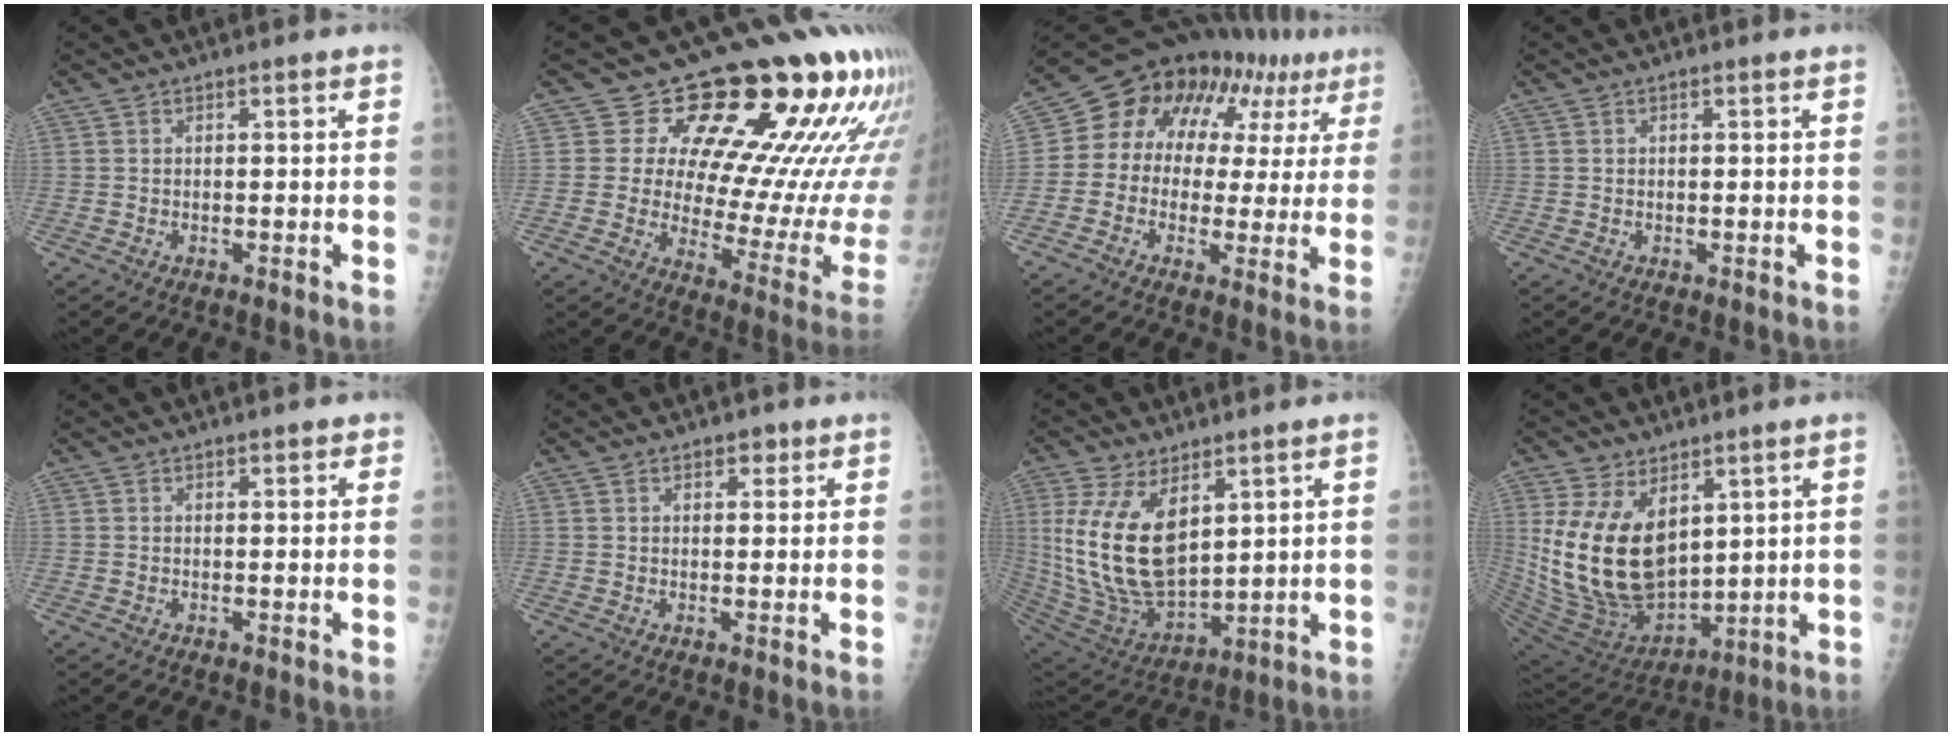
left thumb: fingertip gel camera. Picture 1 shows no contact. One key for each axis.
{"total": 20.3, "fx": 12.0, "fy": 7.7, "fz": 14.4, "tx": -0.144, "ty": -0.079, "tz": 0.161}
{"total": 19.2, "fx": 6.9, "fy": 12.7, "fz": 12.6, "tx": -0.134, "ty": 0.047, "tz": 0.092}
{"total": 0.0}
{"total": 1.3, "fx": 0.8, "fy": 0.6, "fz": 0.8, "tx": -0.005, "ty": 0.000, "tz": 0.007}
{"total": 1.9, "fx": 1.2, "fy": 1.2, "fz": 0.9, "tx": 0.009, "ty": -0.007, "tz": 0.013}
{"total": 18.1, "fx": 5.6, "fy": 9.3, "fz": 14.5, "tx": -0.277, "ty": -0.033, "tz": 0.128}
{"total": 18.9, "fx": 5.2, "fy": 11.4, "fz": 14.2, "tx": -0.247, "ty": -0.044, "tz": 0.126}